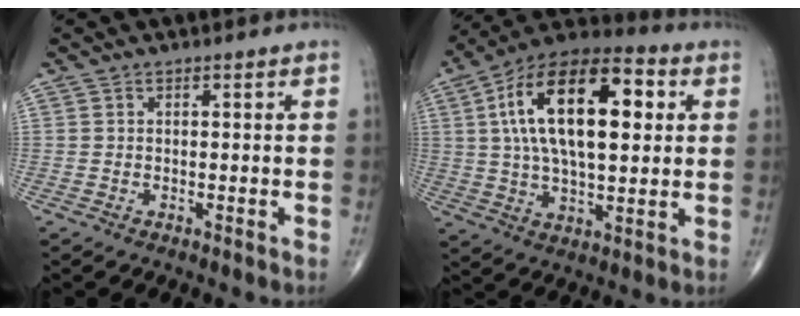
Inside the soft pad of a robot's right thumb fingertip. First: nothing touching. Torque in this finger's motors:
{"motor_torque": [0.75, 2.55, 2.08, 0.69, 0.72]}